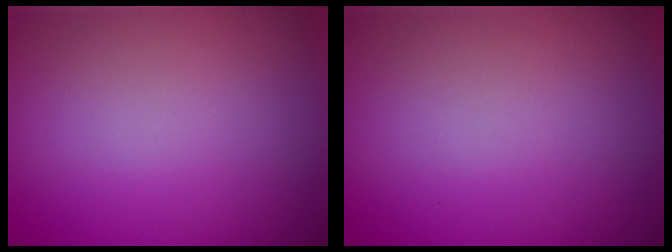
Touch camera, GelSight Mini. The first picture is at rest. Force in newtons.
{"total": 0.0}